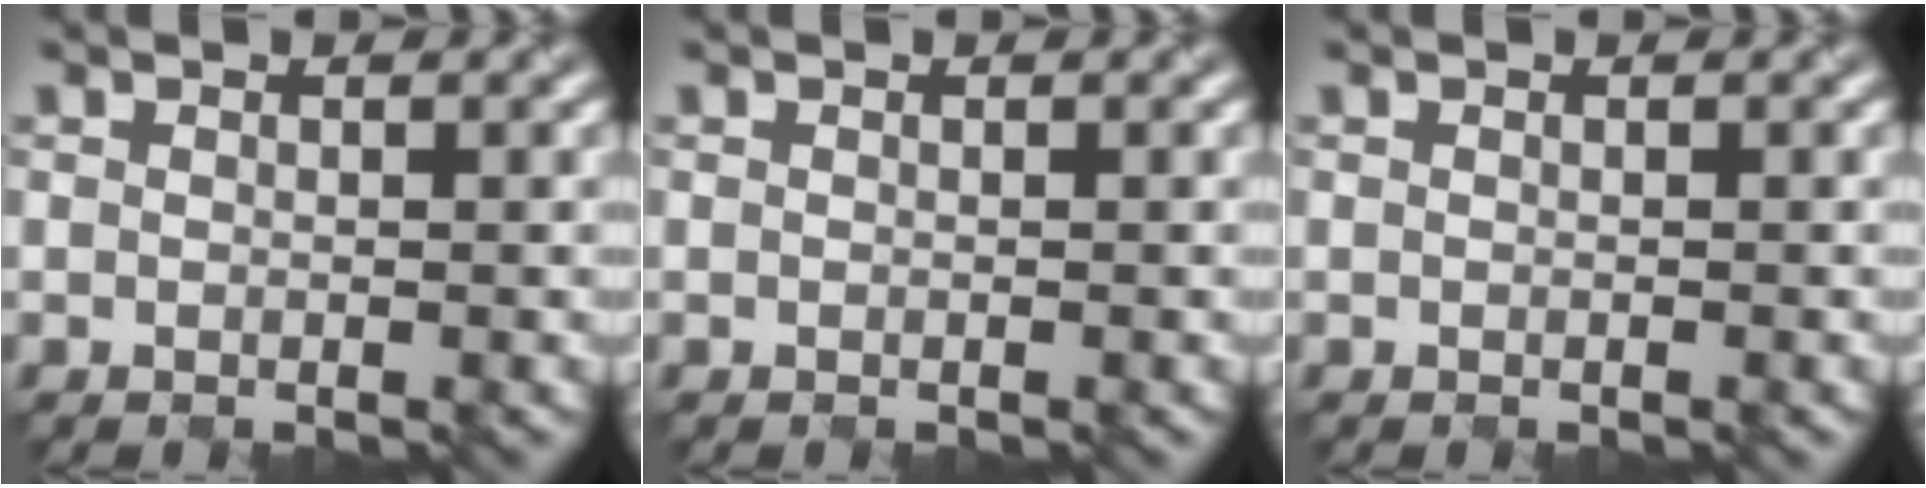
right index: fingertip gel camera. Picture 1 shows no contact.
{"total": 0.0}
{"total": 0.0}